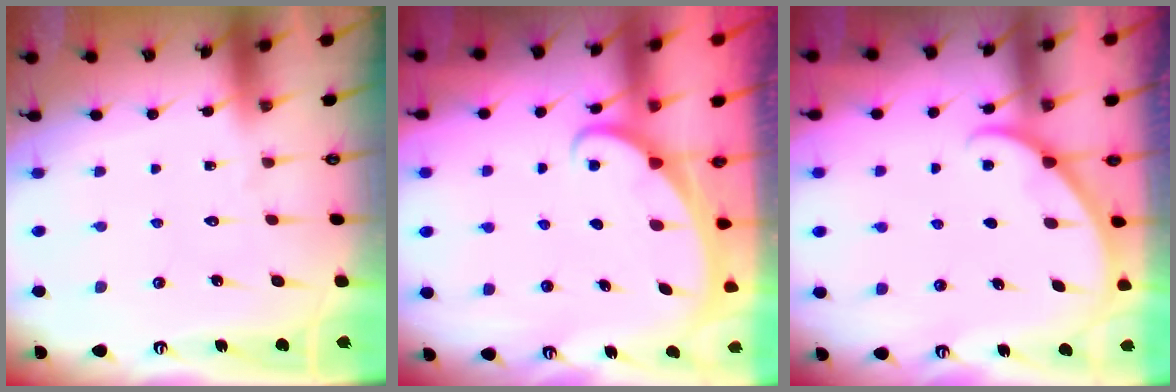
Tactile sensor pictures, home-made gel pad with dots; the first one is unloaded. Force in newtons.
{"total": 1.6, "press": 1.6, "slide": 0.1}
{"total": 1.7, "press": 1.6, "slide": 0.2}